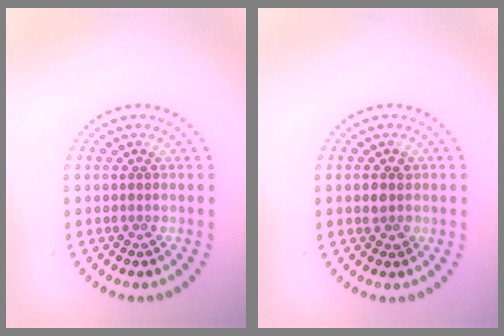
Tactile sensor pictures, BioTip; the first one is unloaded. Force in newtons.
{"total": 1.5, "press": 1.5, "slide": 0.3}